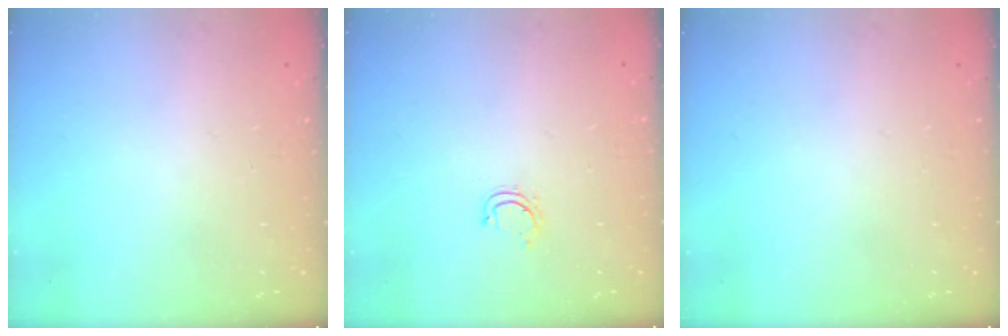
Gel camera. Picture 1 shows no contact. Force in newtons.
{"total": 4.0, "press": 3.9, "slide": 0.4}
{"total": 0.0}